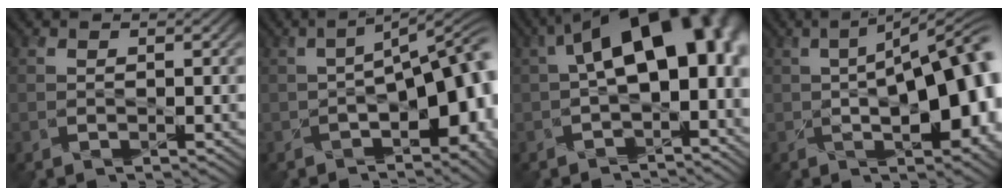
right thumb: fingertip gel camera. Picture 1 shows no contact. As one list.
[{"total": 10.5, "force": [-2.7, 4.3, 9.2], "torque": [-0.114, -0.016, -0.026]}, {"total": 14.0, "force": [0.9, 7.9, 11.6], "torque": [-0.171, 0.001, 0.027]}, {"total": 16.0, "force": [-1.5, 6.6, 14.5], "torque": [-0.183, -0.010, -0.013]}]